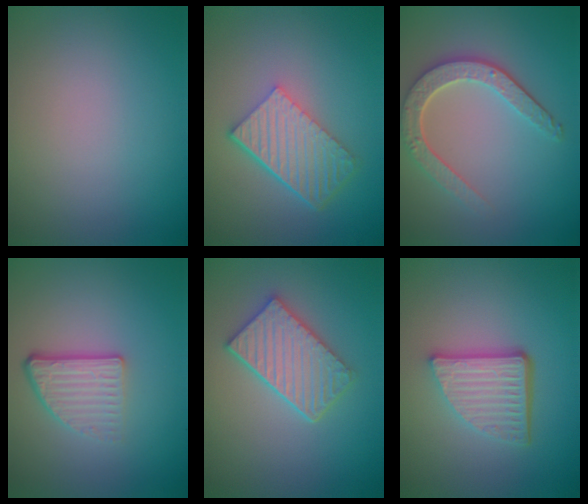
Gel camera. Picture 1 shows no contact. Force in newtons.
{"total": 5.7, "press": 3.9, "slide": 4.1}
{"total": 4.3, "press": 3.6, "slide": 2.4}
{"total": 3.8, "press": 2.4, "slide": 3.0}
{"total": 4.3, "press": 3.8, "slide": 2.0}
{"total": 5.2, "press": 3.6, "slide": 3.7}